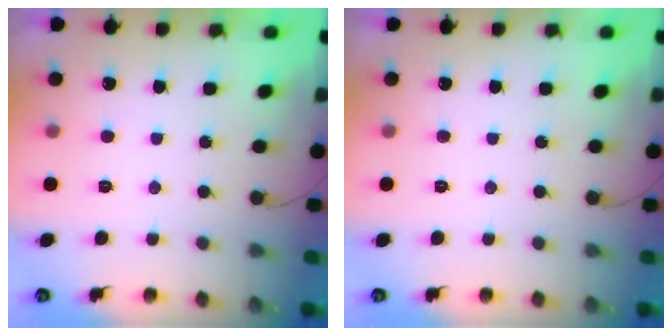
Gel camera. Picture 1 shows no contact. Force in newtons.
{"total": 0.0}